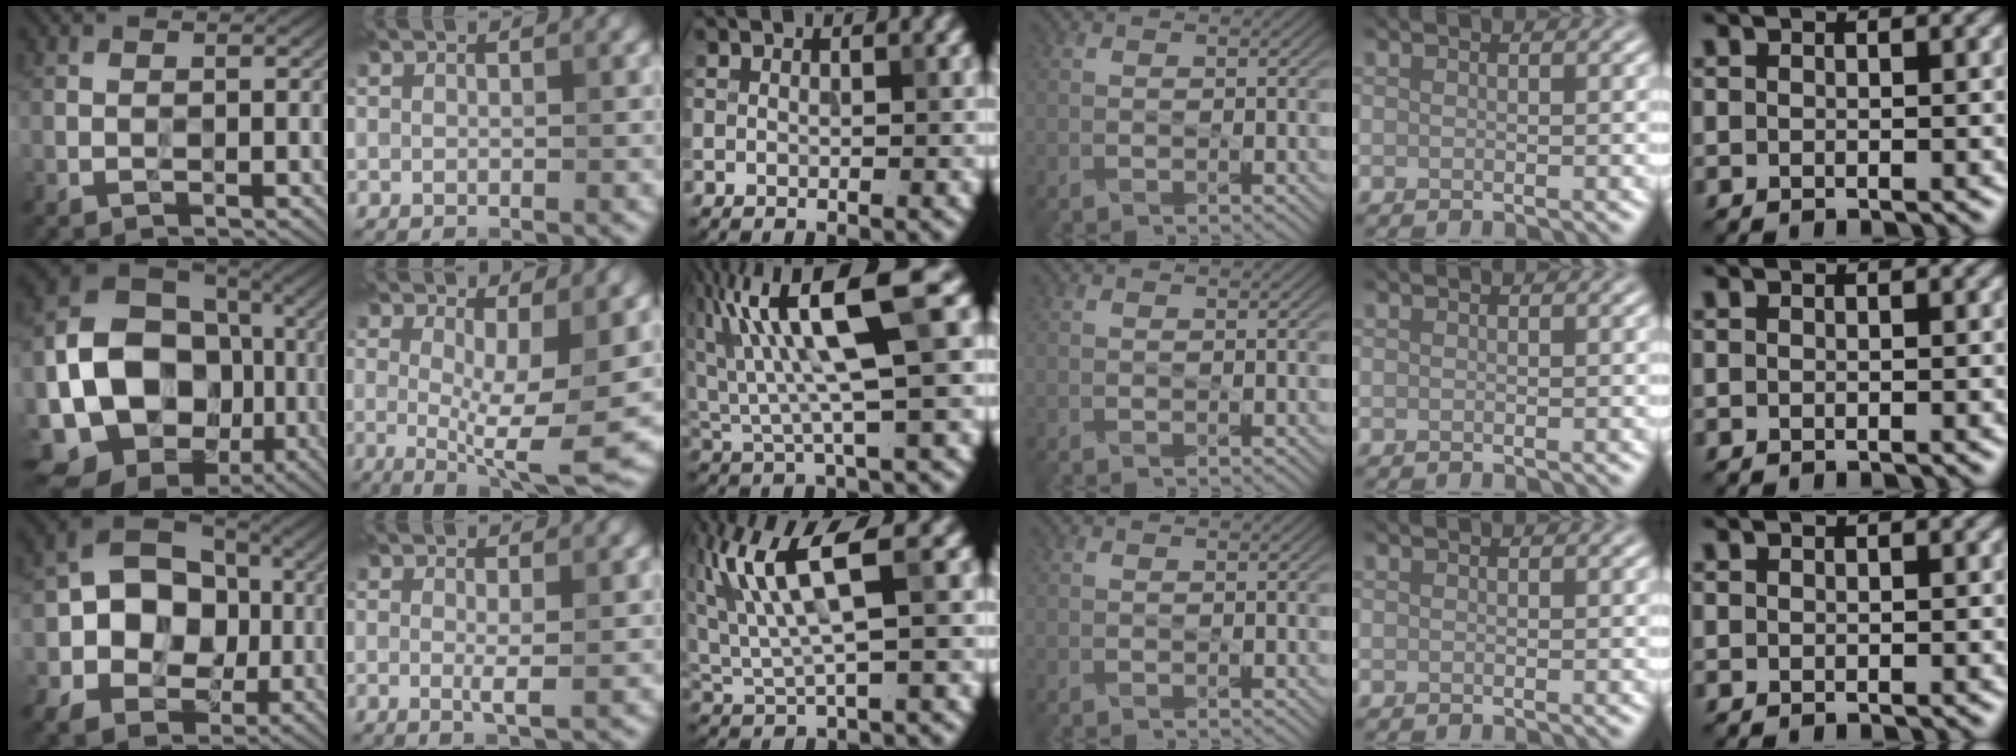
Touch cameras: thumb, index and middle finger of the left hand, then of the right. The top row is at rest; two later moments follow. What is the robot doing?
{"motion": "wipe", "object": "mirror"}